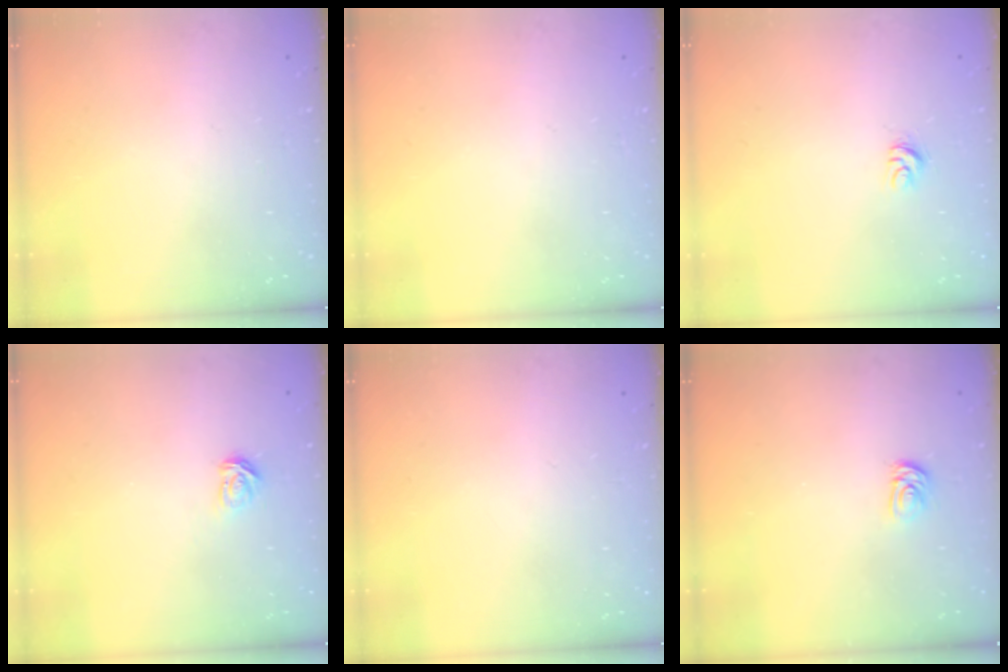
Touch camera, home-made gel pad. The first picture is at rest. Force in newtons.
{"total": 0.0}
{"total": 4.2, "press": 4.2, "slide": 0.2}
{"total": 3.3, "press": 3.3, "slide": 0.4}
{"total": 0.0}
{"total": 2.6, "press": 2.6, "slide": 0.3}